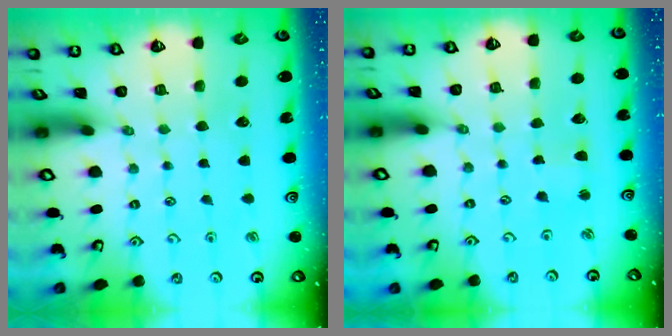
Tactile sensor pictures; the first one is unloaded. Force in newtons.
{"total": 1.6, "press": 1.6, "slide": 0.2}